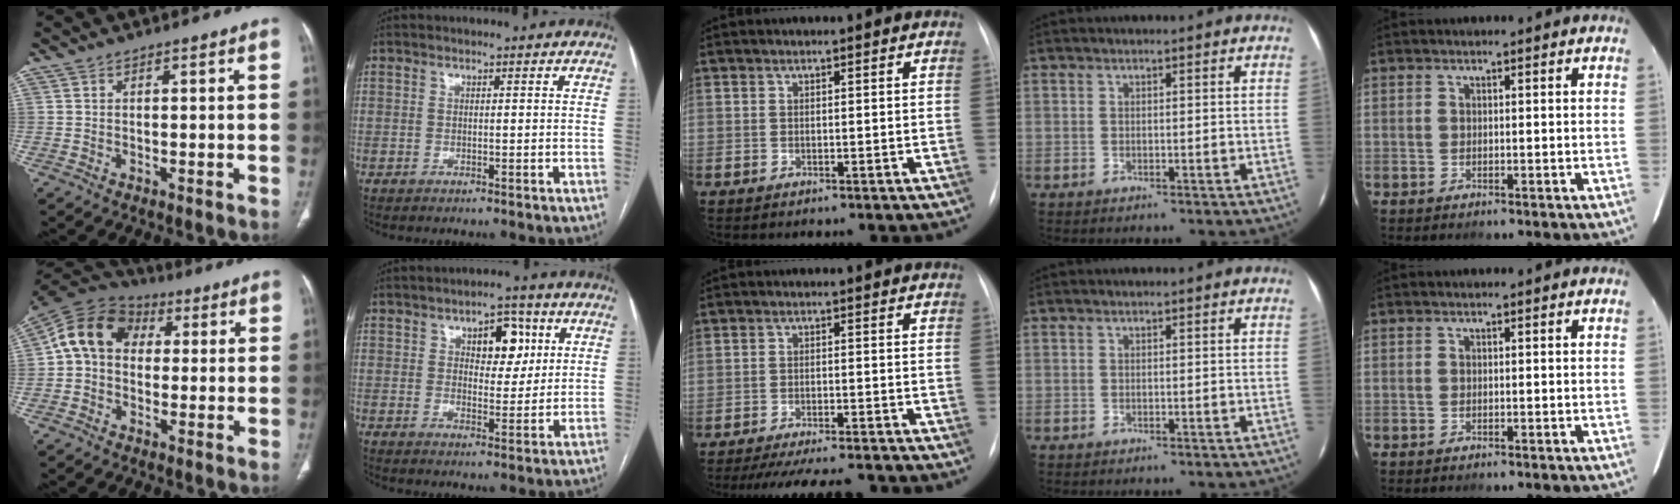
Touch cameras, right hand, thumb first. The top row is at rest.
{"thumb": {"total": 12.0, "force": [1.5, 9.5, 7.2], "torque": [-0.118, 0.032, 0.012]}, "index": {"total": 6.9, "force": [2.7, 3.6, 5.2], "torque": [-0.067, 0.011, 0.042]}, "middle": {"total": 13.9, "force": [-12.6, 1.7, 5.5], "torque": [-0.090, -0.017, -0.170]}}